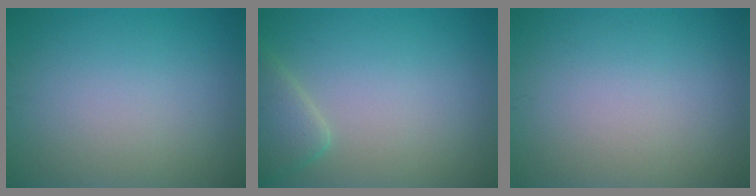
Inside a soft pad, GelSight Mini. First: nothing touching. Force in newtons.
{"total": 2.8, "press": 2.8, "slide": 0.2}
{"total": 0.0}